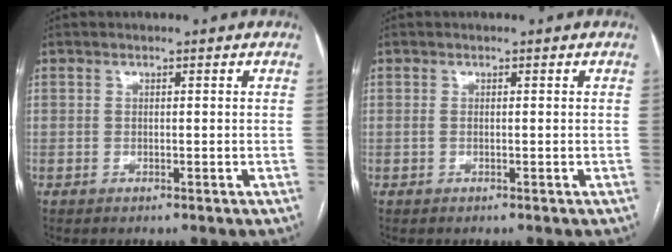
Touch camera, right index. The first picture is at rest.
{"total": 0.0}